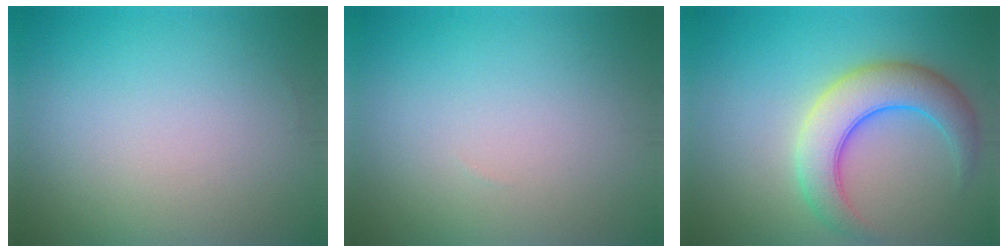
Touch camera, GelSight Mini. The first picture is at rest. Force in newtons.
{"total": 0.0}
{"total": 6.4, "press": 6.4, "slide": 0.3}